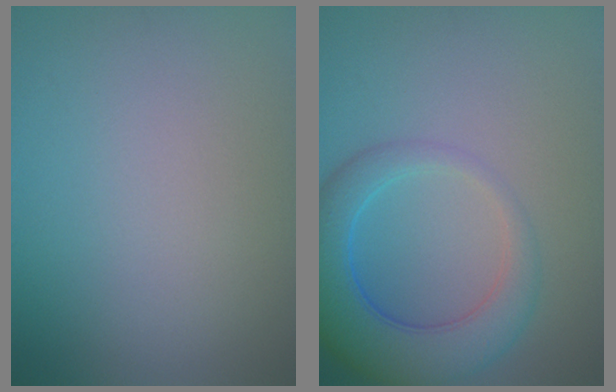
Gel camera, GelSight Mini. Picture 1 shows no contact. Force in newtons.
{"total": 6.4, "press": 6.4, "slide": 0.4}